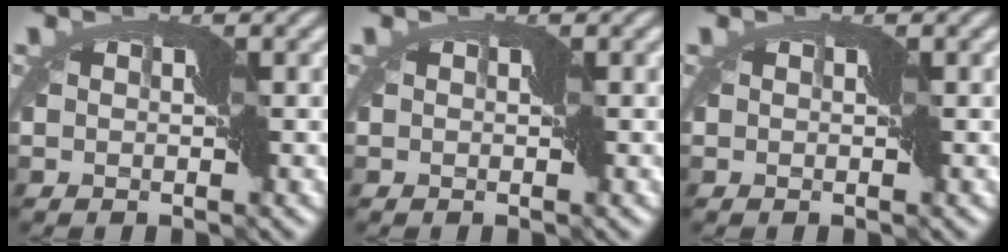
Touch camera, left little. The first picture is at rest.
{"total": 0.0}
{"total": 0.0}